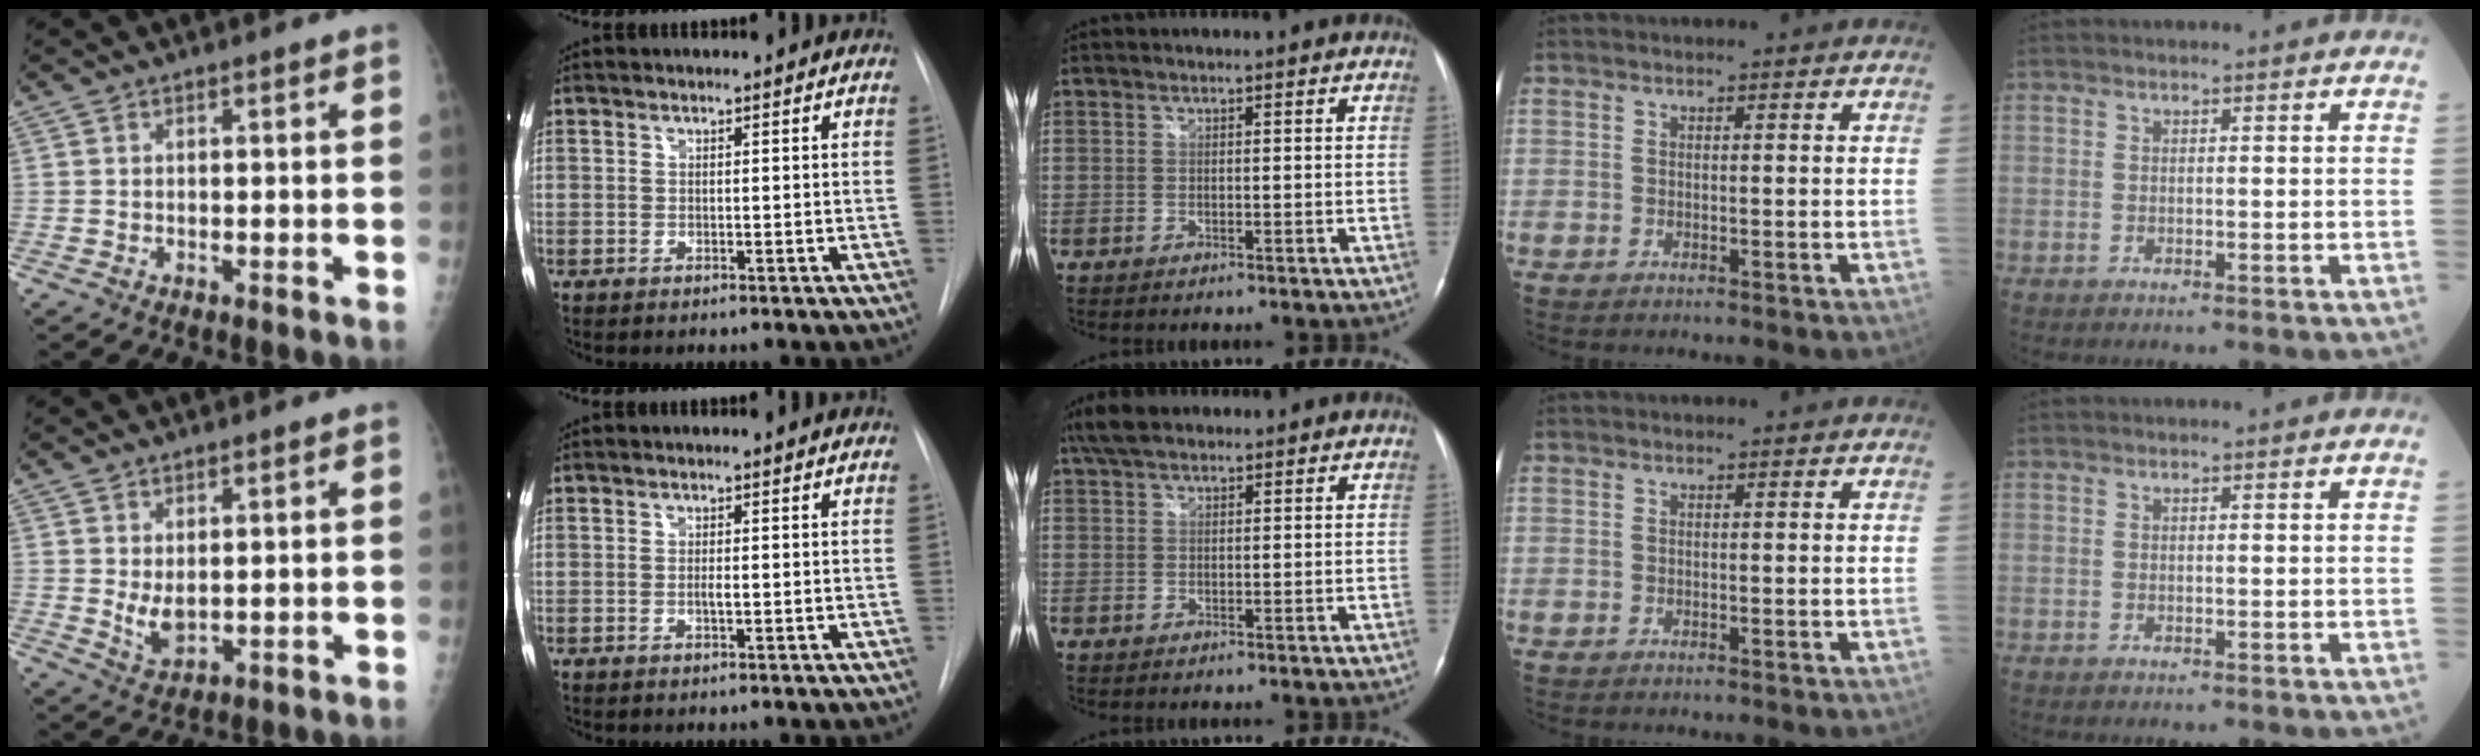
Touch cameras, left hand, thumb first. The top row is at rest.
{"thumb": {"total": 4.2, "force": [1.0, 2.5, 3.3], "torque": [-0.052, -0.017, 0.030]}, "index": {"total": 1.4, "force": [-1.2, 0.0, 0.8], "torque": [-0.016, -0.007, -0.017]}, "middle": {"total": 4.1, "force": [3.2, 1.6, 2.1], "torque": [-0.049, 0.022, 0.062]}}